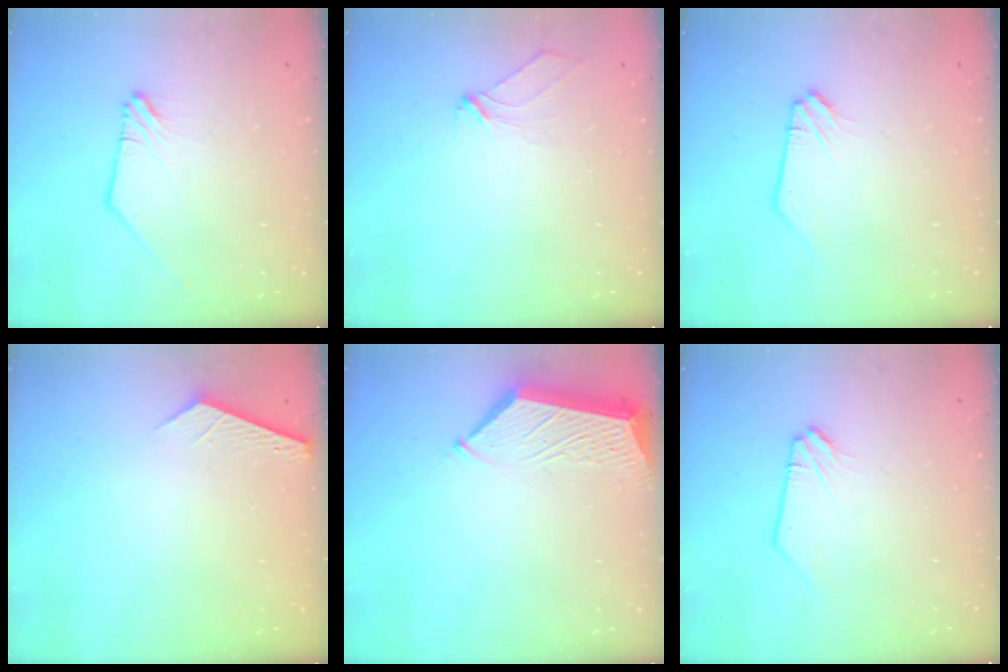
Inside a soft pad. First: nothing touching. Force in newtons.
{"total": 4.3, "press": 4.2, "slide": 0.9}
{"total": 0.0}
{"total": 2.7, "press": 2.7, "slide": 0.3}
{"total": 6.2, "press": 6.1, "slide": 0.5}
{"total": 0.0}